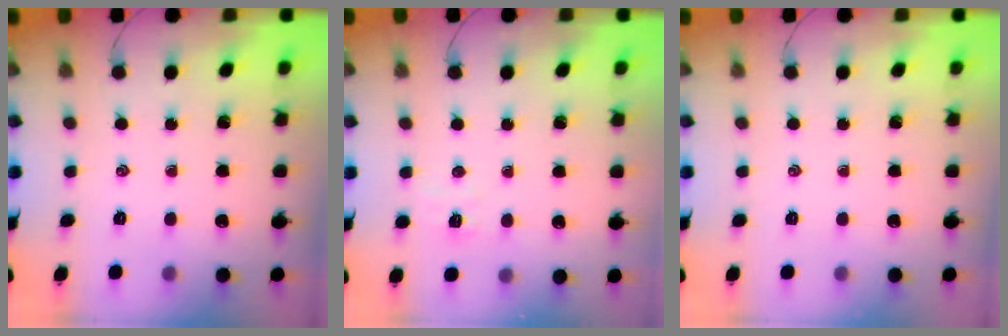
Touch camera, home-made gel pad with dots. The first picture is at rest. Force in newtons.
{"total": 3.7, "press": 3.7, "slide": 0.8}
{"total": 0.0}